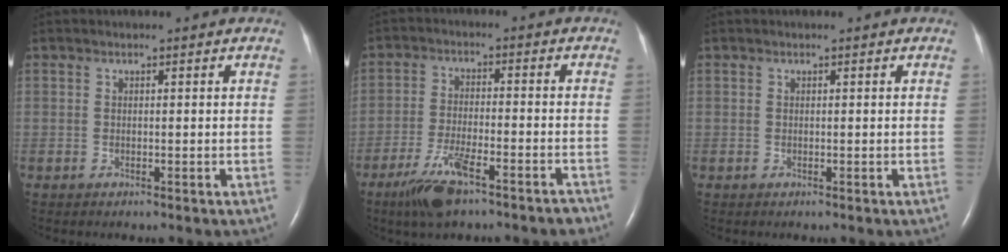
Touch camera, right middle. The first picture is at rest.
{"total": 8.9, "force": [-6.3, 1.5, 6.1], "torque": [-0.115, -0.013, -0.108]}
{"total": 0.0}